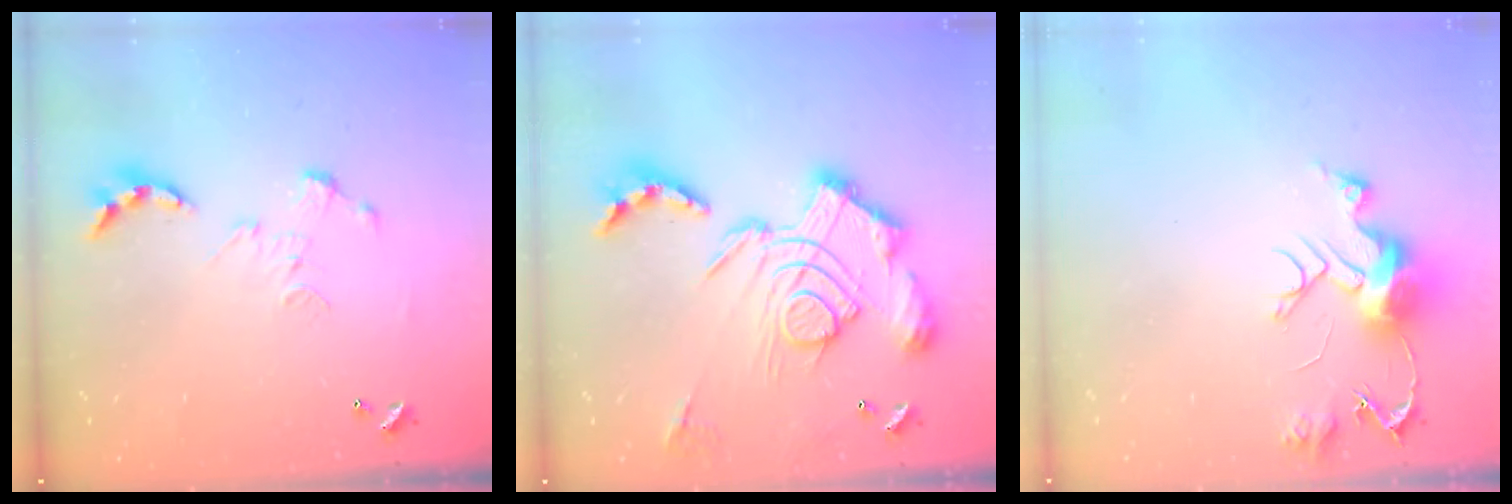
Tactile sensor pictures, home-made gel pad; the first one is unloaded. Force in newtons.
{"total": 3.6, "press": 2.9, "slide": 2.2}
{"total": 10.8, "press": 10.8, "slide": 0.9}